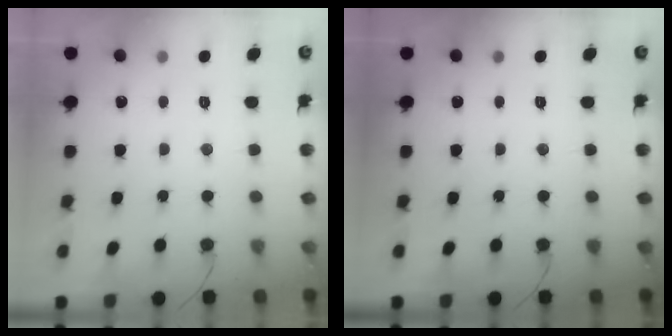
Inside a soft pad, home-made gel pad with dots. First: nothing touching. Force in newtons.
{"total": 0.0}